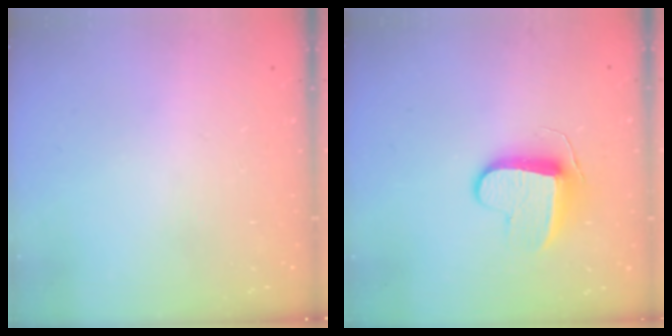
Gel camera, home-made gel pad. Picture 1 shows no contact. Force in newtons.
{"total": 9.6, "press": 9.6, "slide": 0.2}